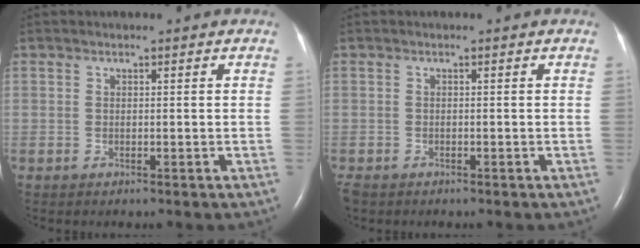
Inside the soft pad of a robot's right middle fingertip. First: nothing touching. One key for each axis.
{"total": 1.9, "fx": -1.5, "fy": 1.0, "fz": 0.7, "tx": -0.018, "ty": -0.004, "tz": -0.023}